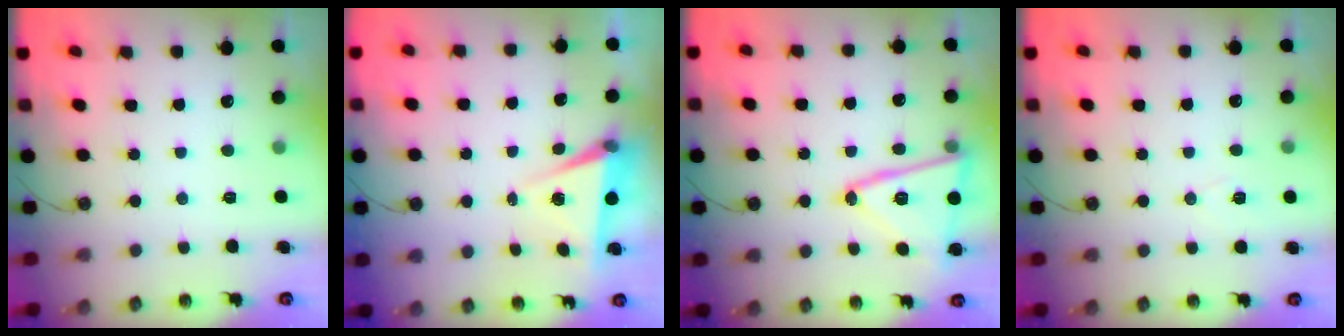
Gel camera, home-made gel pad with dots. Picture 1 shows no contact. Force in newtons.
{"total": 6.0, "press": 4.3, "slide": 4.2}
{"total": 16.7, "press": 16.7, "slide": 1.1}
{"total": 6.2, "press": 4.3, "slide": 4.5}